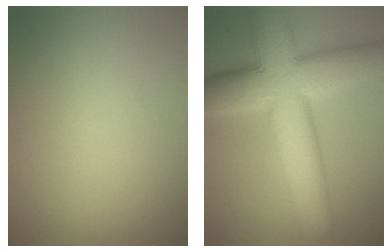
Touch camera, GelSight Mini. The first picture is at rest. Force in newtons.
{"total": 12.3, "press": 12.3, "slide": 0.3}